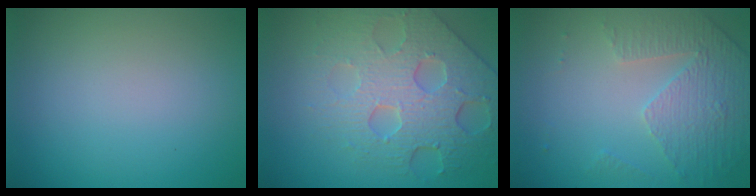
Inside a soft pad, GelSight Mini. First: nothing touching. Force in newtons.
{"total": 7.1, "press": 5.5, "slide": 4.5}
{"total": 4.8, "press": 3.3, "slide": 3.6}